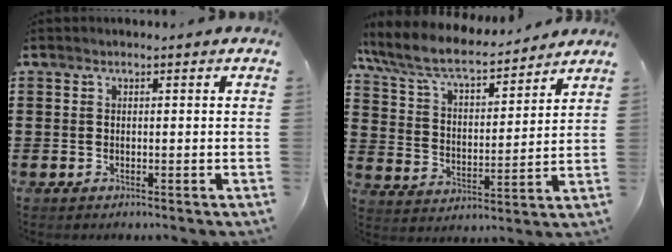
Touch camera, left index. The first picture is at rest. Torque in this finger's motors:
{"motor_torque": [1.39, -0.75, 0.50, 0.07]}